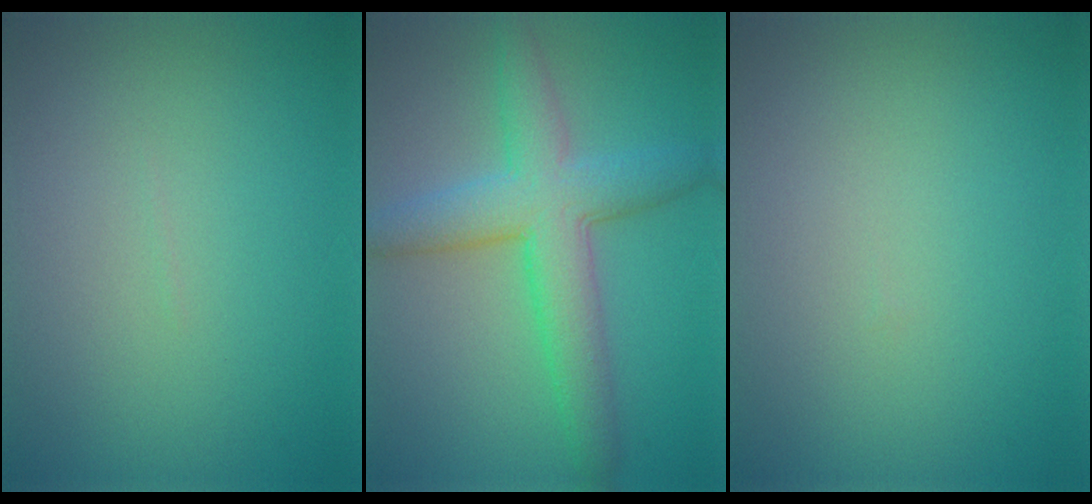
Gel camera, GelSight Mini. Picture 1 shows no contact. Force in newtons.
{"total": 6.2, "press": 6.2, "slide": 0.2}
{"total": 0.0}